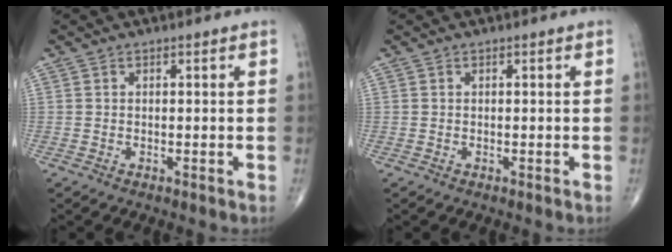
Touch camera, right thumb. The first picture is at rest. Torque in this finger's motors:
{"motor_torque": [0.00, 0.00, 0.02, -0.02, 0.00]}